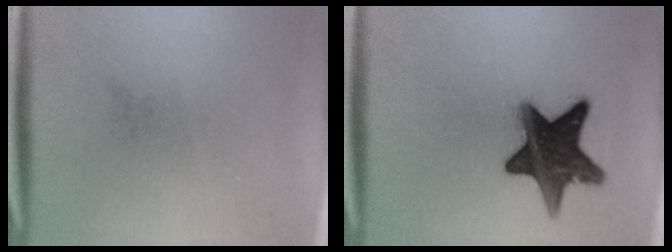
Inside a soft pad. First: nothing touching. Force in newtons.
{"total": 15.2}